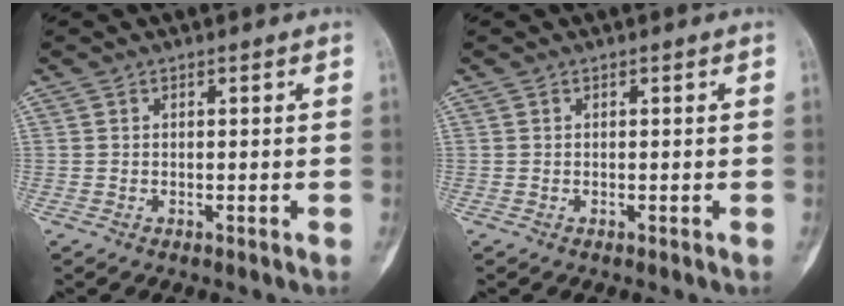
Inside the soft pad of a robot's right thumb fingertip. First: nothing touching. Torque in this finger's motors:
{"motor_torque": [0.01, 0.01, 0.00, 0.00, 0.00]}